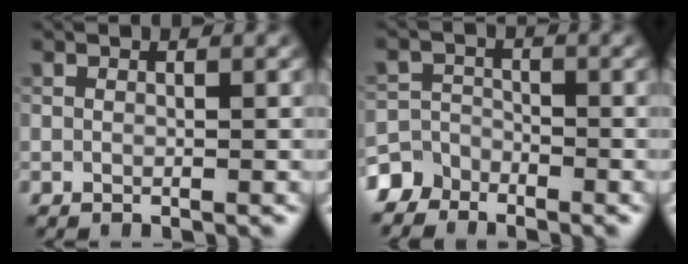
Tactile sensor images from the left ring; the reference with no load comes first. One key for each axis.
{"total": 4.3, "fx": -3.5, "fy": 2.4, "fz": 0.1, "tx": 0.016, "ty": -0.001, "tz": -0.066}